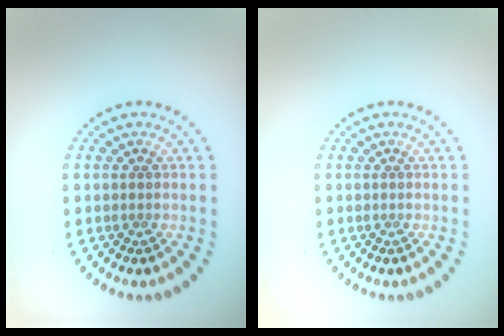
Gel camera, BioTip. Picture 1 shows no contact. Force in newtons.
{"total": 0.0}